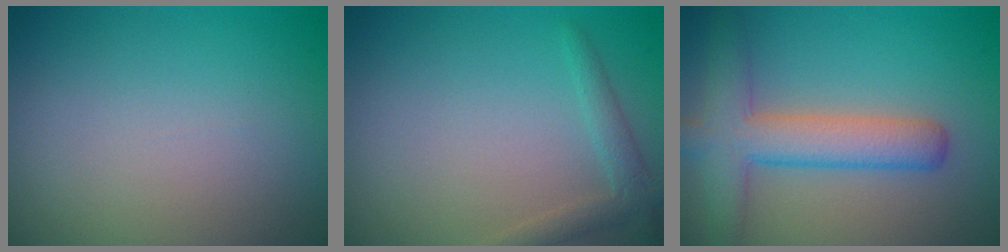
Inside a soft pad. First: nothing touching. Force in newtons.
{"total": 2.0, "press": 2.0, "slide": 0.1}
{"total": 5.6, "press": 5.6, "slide": 0.1}